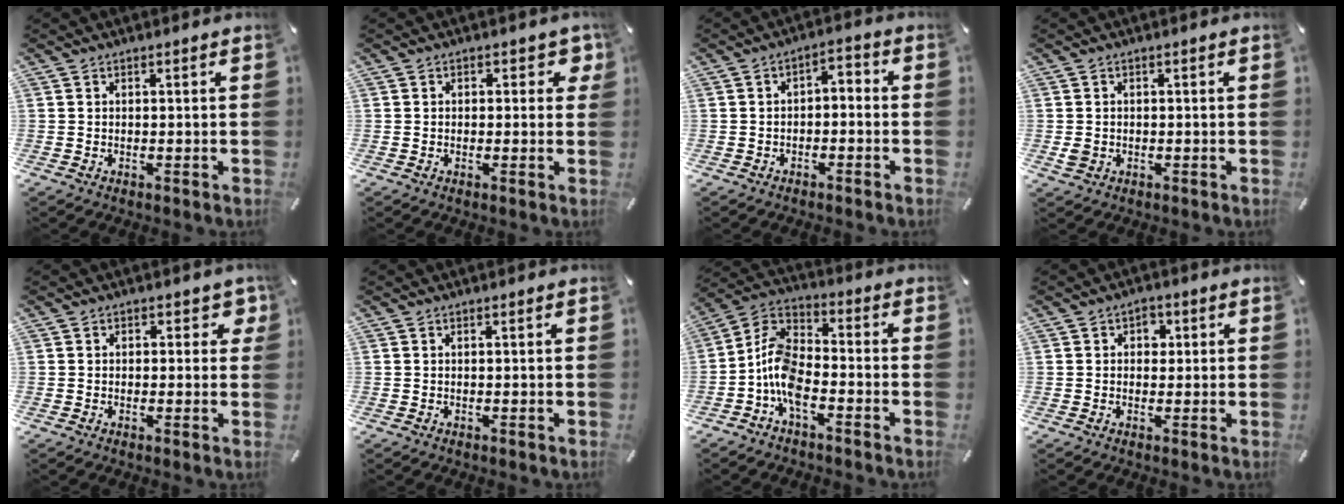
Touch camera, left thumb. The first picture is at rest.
{"total": 3.2, "force": [0.8, 2.2, 2.1], "torque": [-0.012, -0.002, 0.006]}
{"total": 3.6, "force": [-2.6, 1.8, 1.7], "torque": [-0.027, 0.020, -0.052]}
{"total": 2.1, "force": [-0.4, 1.8, 0.9], "torque": [-0.007, 0.001, -0.009]}
{"total": 3.2, "force": [0.9, 2.3, 2.1], "torque": [-0.011, -0.001, 0.007]}
{"total": 0.0}
{"total": 9.8, "force": [-5.2, 5.3, 6.4], "torque": [-0.147, 0.006, -0.104]}
{"total": 3.1, "force": [0.5, 2.5, 1.6], "torque": [-0.012, 0.000, 0.000]}